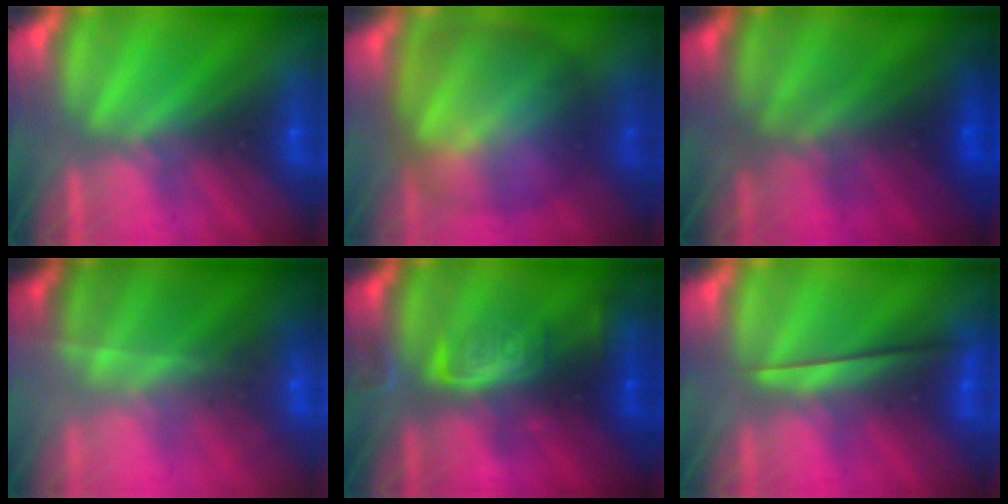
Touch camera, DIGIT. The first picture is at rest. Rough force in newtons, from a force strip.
{"total": 9.3}
{"total": 7.6}
{"total": 9.5}
{"total": 2.4}
{"total": 2.2}